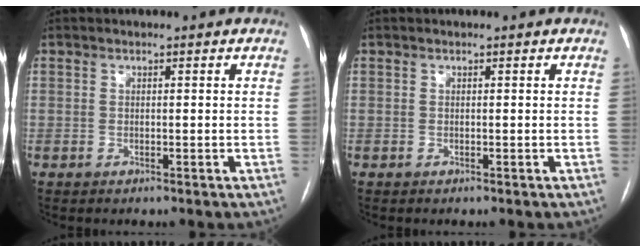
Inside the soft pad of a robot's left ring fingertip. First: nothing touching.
{"total": 0.0}